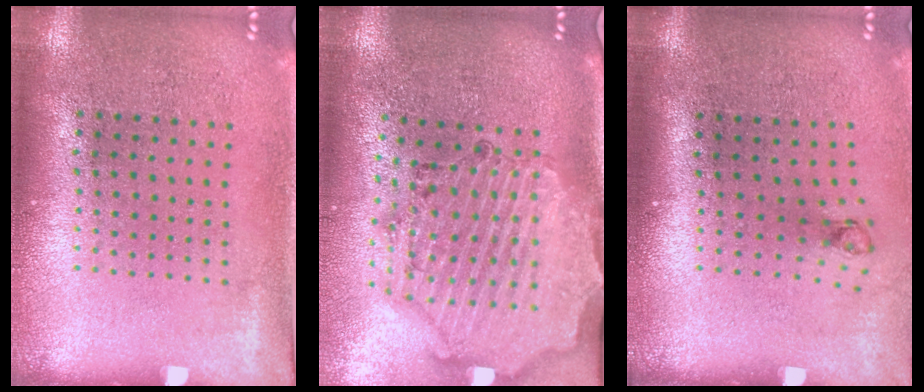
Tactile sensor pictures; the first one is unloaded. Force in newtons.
{"total": 2.4, "press": 2.3, "slide": 0.7}
{"total": 0.8, "press": 0.3, "slide": 0.7}